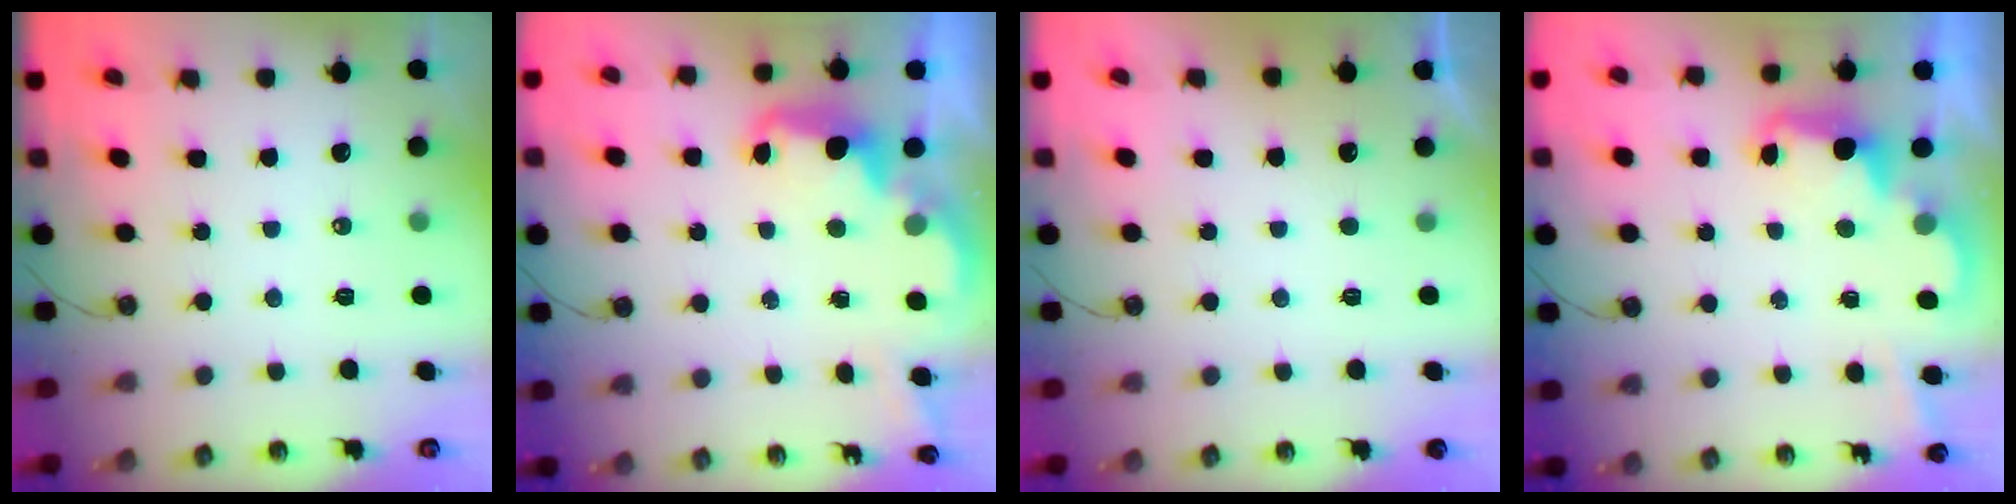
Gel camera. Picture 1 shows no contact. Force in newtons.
{"total": 2.7, "press": 2.6, "slide": 0.7}
{"total": 0.7, "press": 0.4, "slide": 0.5}
{"total": 2.5, "press": 2.5, "slide": 0.6}